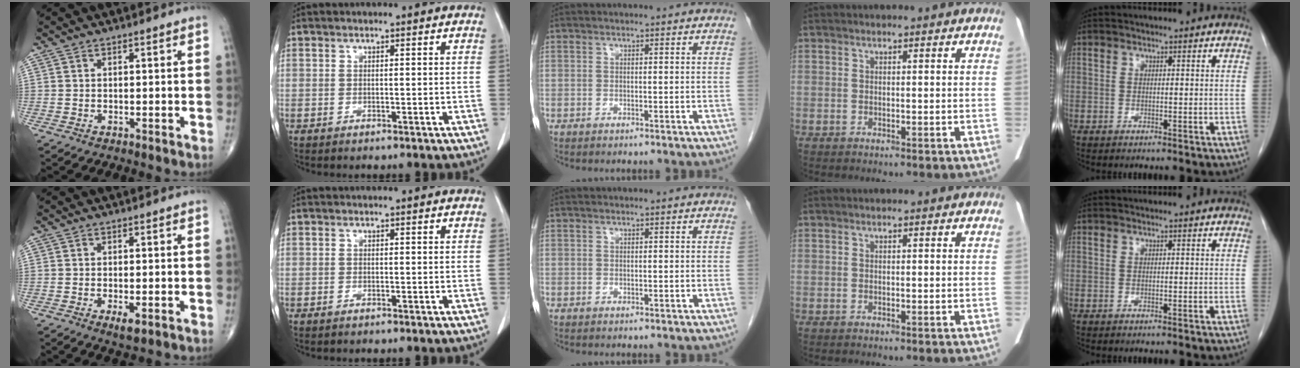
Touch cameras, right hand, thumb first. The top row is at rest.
{"thumb": {"total": 2.5, "force": [-0.9, 0.9, 2.2], "torque": [-0.039, -0.006, -0.013]}, "index": {"total": 0.7, "force": [-0.2, 0.5, 0.4], "torque": [-0.011, 0.002, -0.003]}}